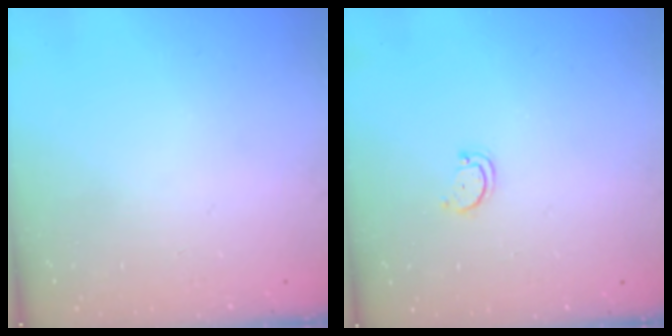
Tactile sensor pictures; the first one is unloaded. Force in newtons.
{"total": 2.9, "press": 2.9, "slide": 0.4}